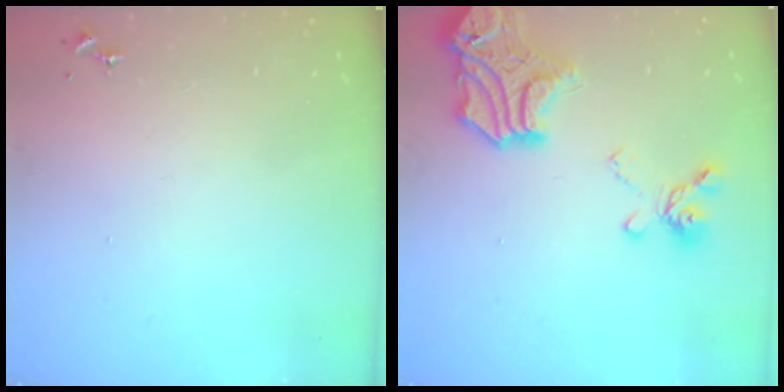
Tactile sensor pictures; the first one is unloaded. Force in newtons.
{"total": 21.4, "press": 21.4, "slide": 1.4}